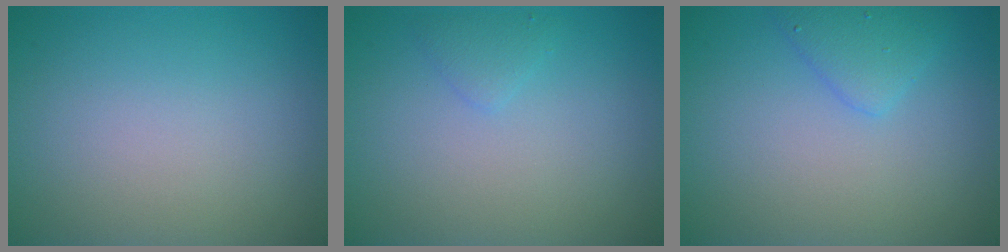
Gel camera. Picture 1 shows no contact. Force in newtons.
{"total": 1.0, "press": 1.0, "slide": 0.1}
{"total": 2.1, "press": 2.1, "slide": 0.1}